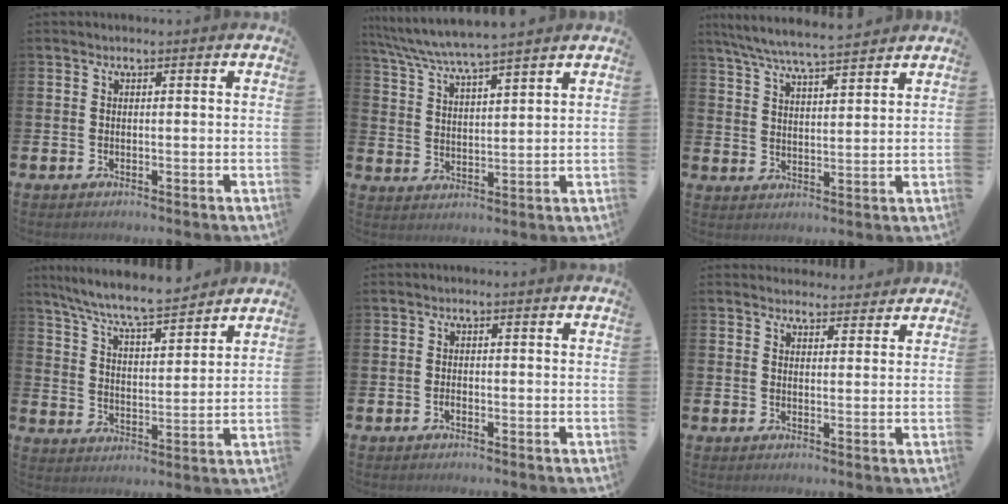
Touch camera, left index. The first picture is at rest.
{"total": 6.2, "force": [5.9, -0.1, 1.8], "torque": [-0.060, -0.031, 0.105]}
{"total": 6.5, "force": [6.2, 0.3, 2.1], "torque": [-0.063, -0.029, 0.111]}
{"total": 7.9, "force": [7.4, 0.6, 2.7], "torque": [-0.085, -0.047, 0.132]}
{"total": 0.8, "force": [-0.5, 0.3, 0.5], "torque": [-0.017, -0.001, -0.008]}
{"total": 3.0, "force": [2.9, 0.8, -0.2], "torque": [0.006, -0.016, 0.051]}